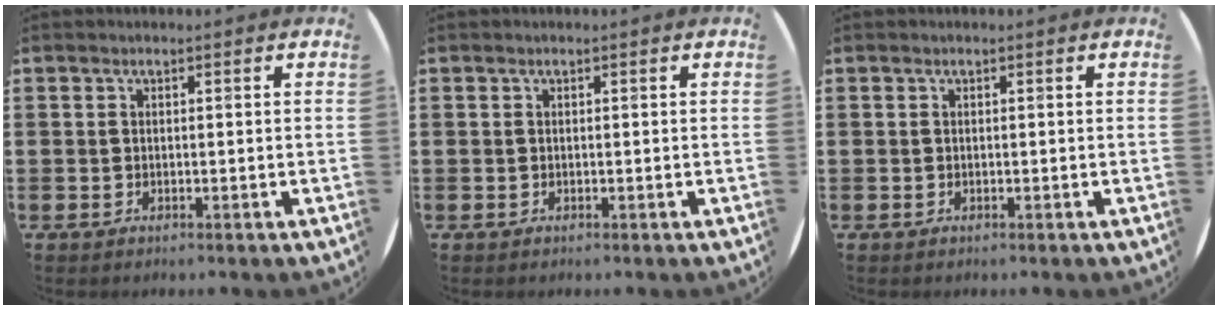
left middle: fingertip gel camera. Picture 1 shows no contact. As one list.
[{"total": 0.0}, {"total": 0.0}]